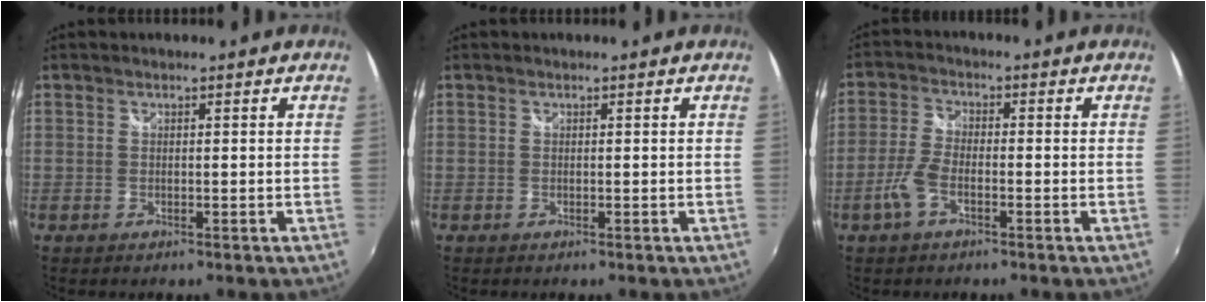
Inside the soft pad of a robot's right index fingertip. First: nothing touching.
{"total": 0.0}
{"total": 5.5, "force": [-2.5, 2.2, 4.3], "torque": [-0.105, 0.002, -0.052]}